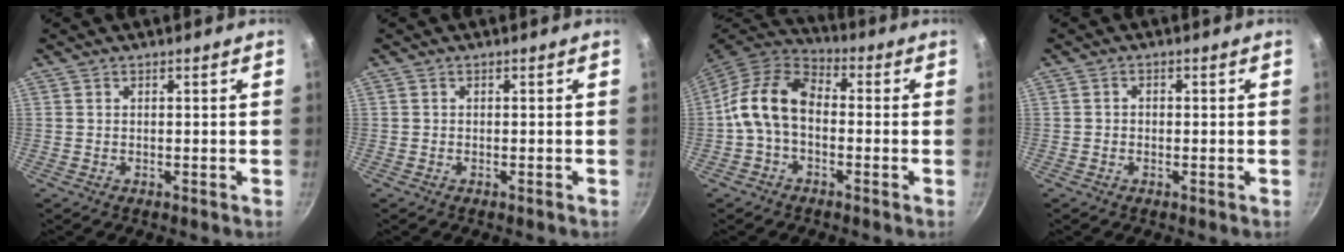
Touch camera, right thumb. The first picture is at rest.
{"total": 0.0}
{"total": 12.0, "force": [-1.1, 8.0, 8.9], "torque": [-0.153, 0.040, -0.041]}
{"total": 1.2, "force": [-0.3, 1.0, 0.6], "torque": [-0.010, 0.005, -0.007]}